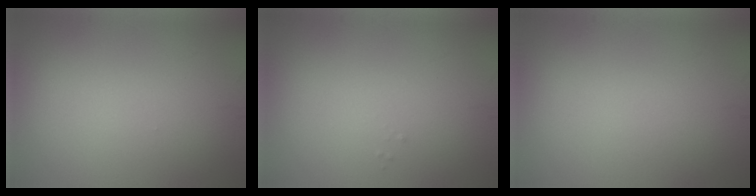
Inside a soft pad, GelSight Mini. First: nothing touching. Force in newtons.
{"total": 0.0}
{"total": 0.0}